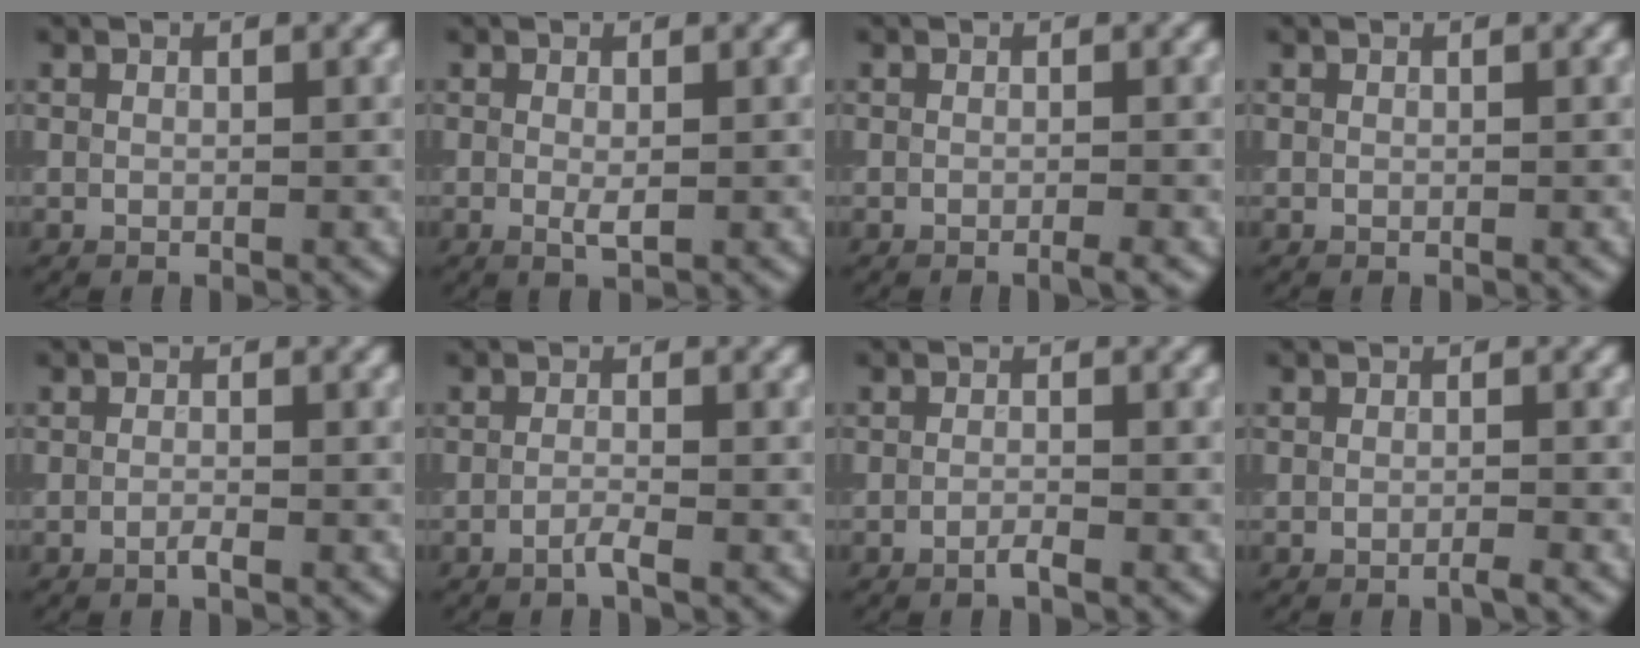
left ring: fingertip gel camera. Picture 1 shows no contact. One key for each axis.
{"total": 1.1, "fx": 0.0, "fy": 0.2, "fz": 1.1, "tx": -0.019, "ty": -0.004, "tz": 0.000}
{"total": 1.1, "fx": -0.5, "fy": 0.2, "fz": 0.9, "tx": -0.012, "ty": -0.006, "tz": -0.010}
{"total": 0.0}
{"total": 0.6, "fx": -0.4, "fy": 0.1, "fz": 0.5, "tx": -0.012, "ty": -0.003, "tz": -0.009}
{"total": 1.1, "fx": -0.6, "fy": 0.1, "fz": 0.8, "tx": -0.016, "ty": 0.000, "tz": -0.017}
{"total": 0.8, "fx": -0.5, "fy": 0.1, "fz": 0.6, "tx": -0.014, "ty": -0.002, "tz": -0.013}
{"total": 0.8, "fx": -0.5, "fy": 0.0, "fz": 0.6, "tx": -0.009, "ty": -0.004, "tz": -0.012}